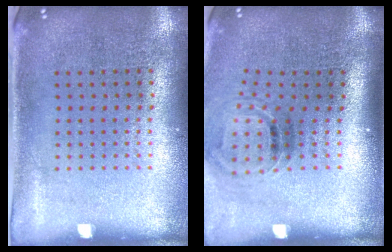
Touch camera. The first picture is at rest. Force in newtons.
{"total": 1.2, "press": 0.9, "slide": 0.8}